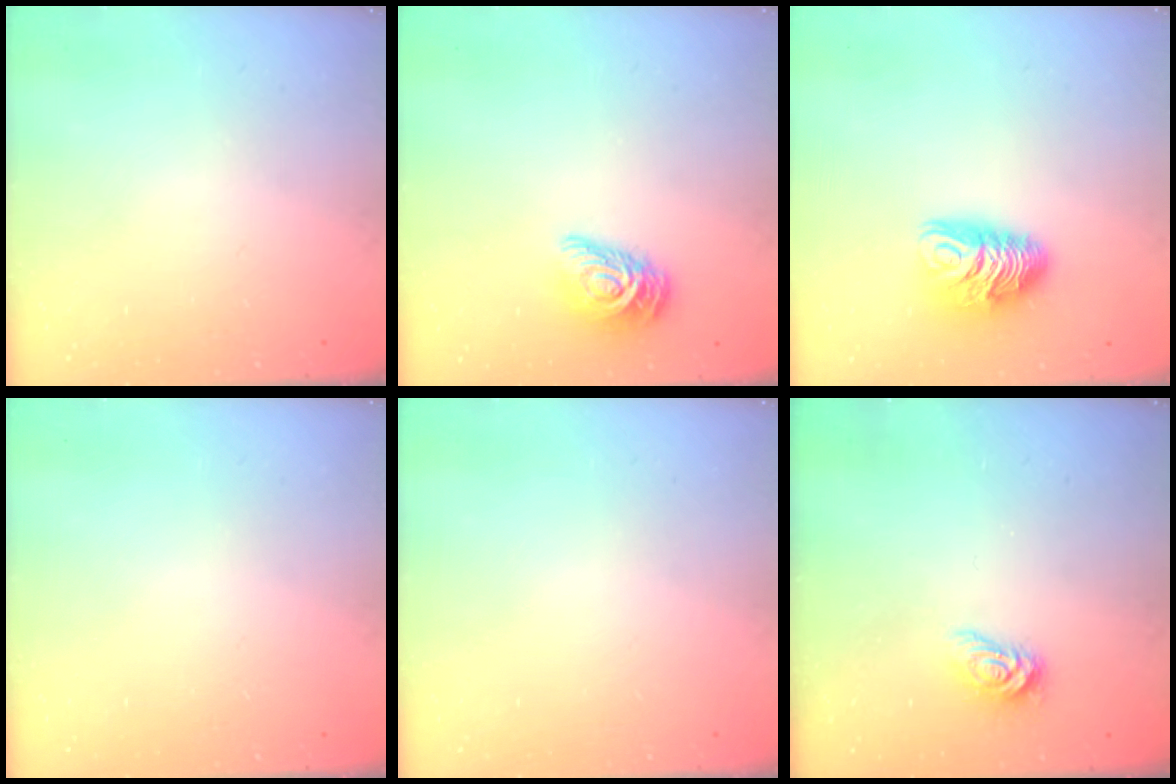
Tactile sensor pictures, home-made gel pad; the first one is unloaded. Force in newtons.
{"total": 10.7, "press": 10.7, "slide": 0.6}
{"total": 9.5, "press": 9.5, "slide": 0.3}
{"total": 0.0}
{"total": 0.0}
{"total": 3.8, "press": 3.8, "slide": 0.4}